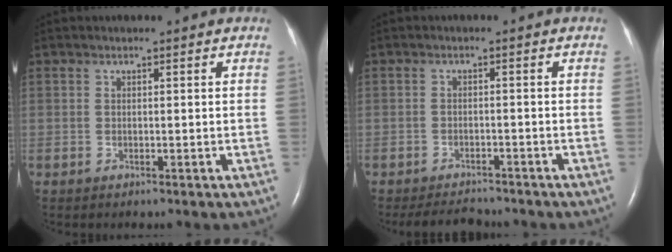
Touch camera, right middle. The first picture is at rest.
{"total": 5.1, "force": [-4.9, 1.3, 0.6], "torque": [-0.011, -0.006, -0.070]}